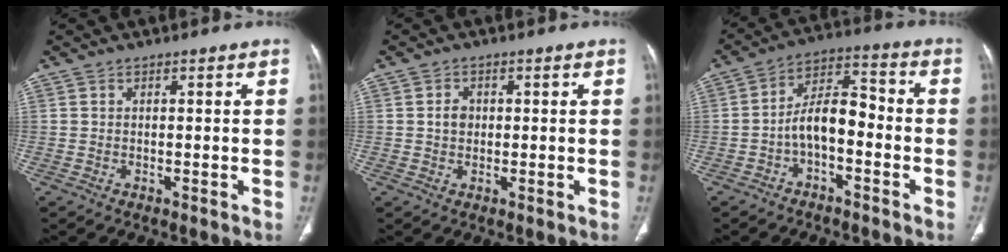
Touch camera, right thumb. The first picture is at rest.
{"total": 2.5, "force": [0.2, 2.1, 1.4], "torque": [-0.012, 0.006, 0.003]}
{"total": 8.9, "force": [-2.7, 4.7, 7.1], "torque": [-0.110, 0.049, -0.055]}